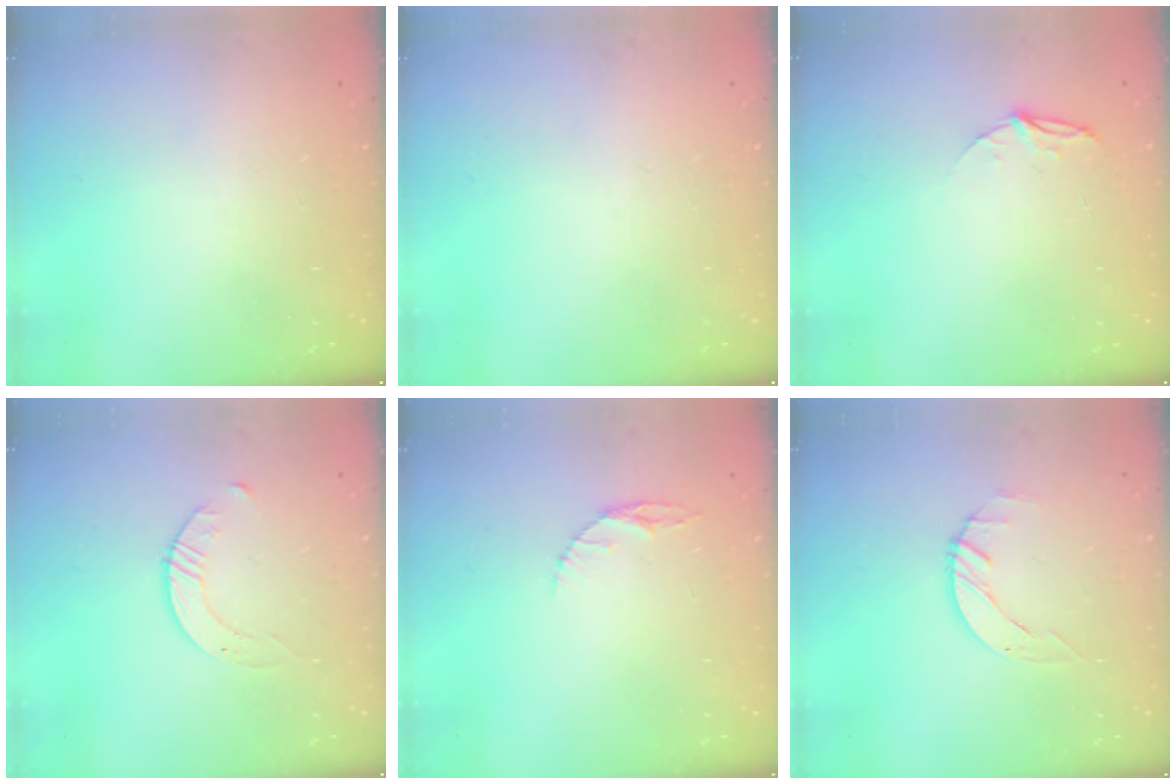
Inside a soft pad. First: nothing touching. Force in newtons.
{"total": 0.0}
{"total": 4.4, "press": 4.4, "slide": 0.4}
{"total": 2.8, "press": 2.8, "slide": 0.3}
{"total": 4.7, "press": 4.7, "slide": 0.6}
{"total": 2.9, "press": 2.8, "slide": 0.3}